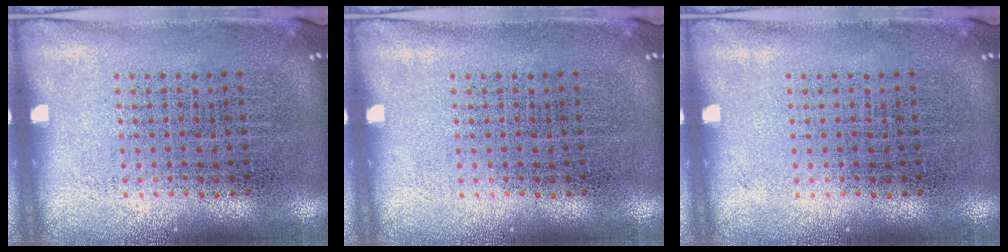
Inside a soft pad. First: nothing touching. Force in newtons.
{"total": 0.0}
{"total": 0.0}